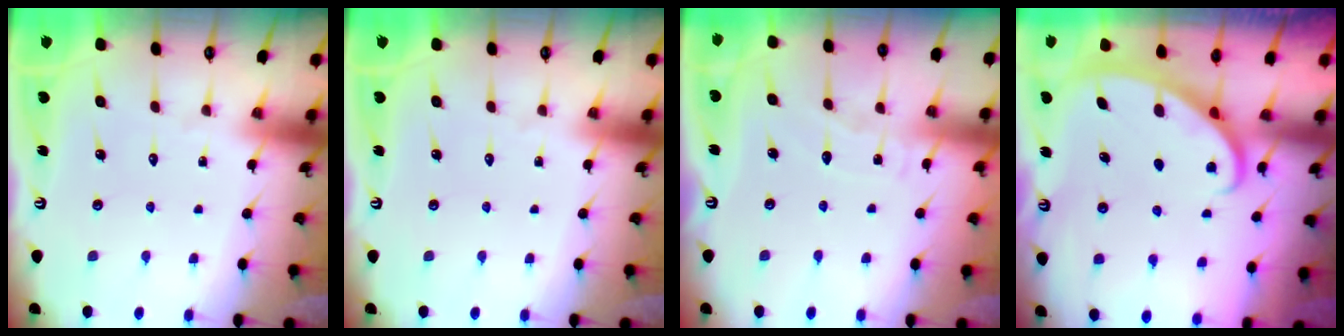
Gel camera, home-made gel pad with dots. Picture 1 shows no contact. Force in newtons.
{"total": 0.0}
{"total": 5.0, "press": 5.0, "slide": 0.6}
{"total": 2.8, "press": 2.8, "slide": 0.1}